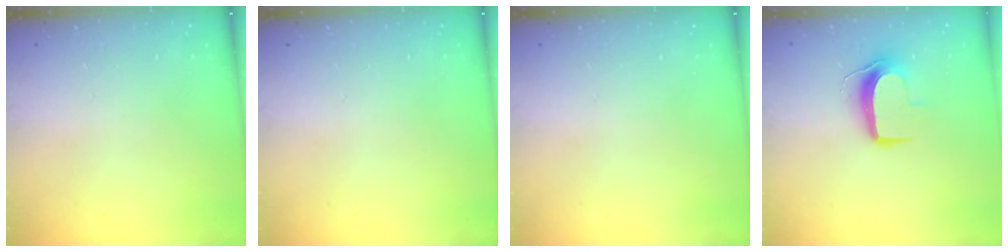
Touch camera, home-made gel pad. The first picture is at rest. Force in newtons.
{"total": 0.0}
{"total": 0.0}
{"total": 8.8, "press": 8.7, "slide": 1.0}